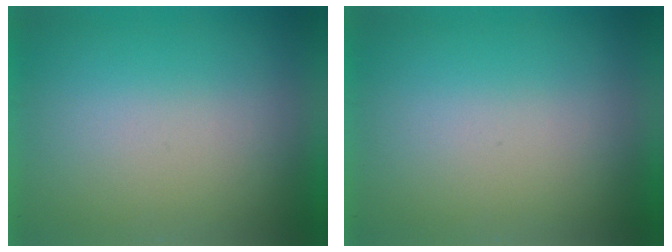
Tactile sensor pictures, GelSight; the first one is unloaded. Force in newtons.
{"total": 0.0}